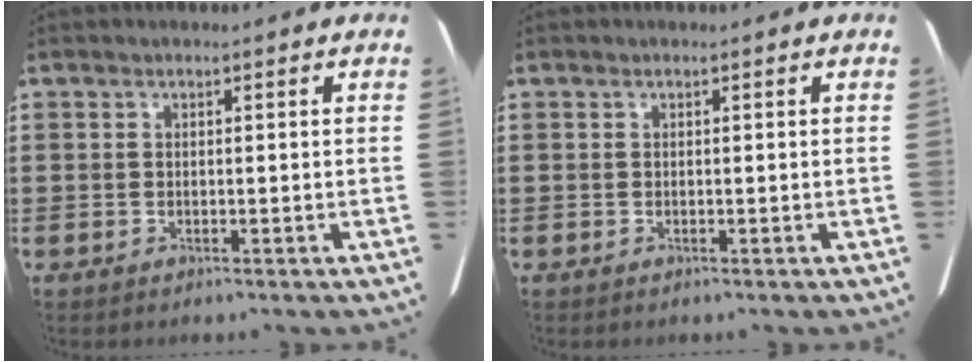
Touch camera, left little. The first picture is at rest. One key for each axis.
{"total": 0.0}